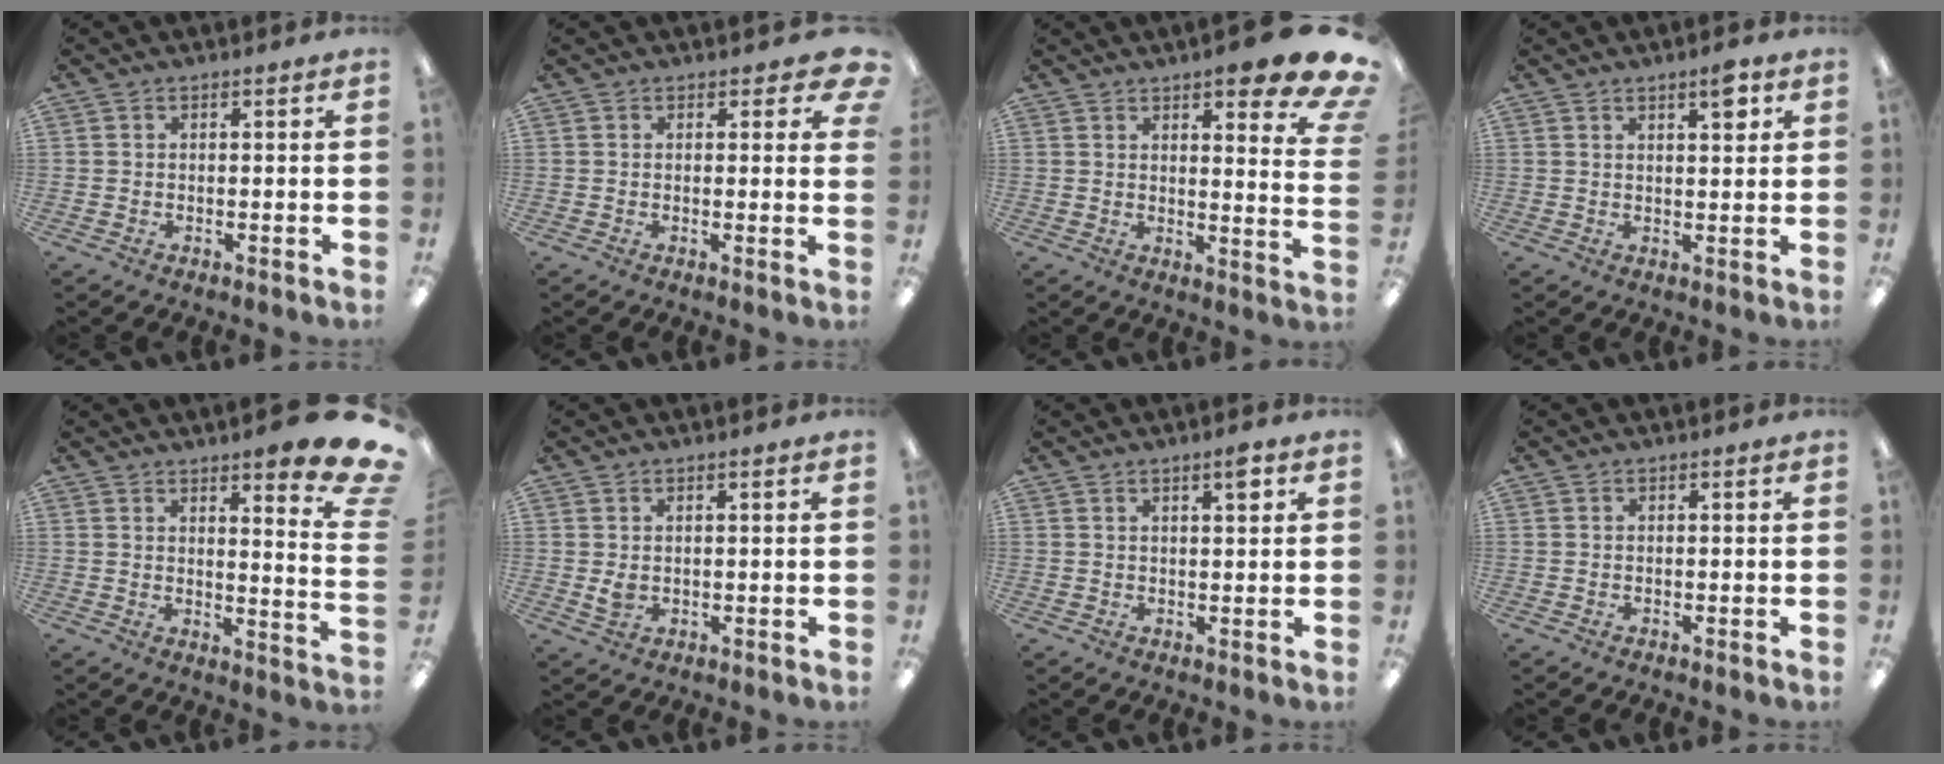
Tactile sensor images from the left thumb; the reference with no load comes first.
{"total": 3.8, "force": [1.8, 1.8, 2.7], "torque": [-0.024, -0.005, 0.028]}
{"total": 11.6, "force": [7.7, 2.8, 8.2], "torque": [-0.091, -0.057, 0.122]}
{"total": 4.7, "force": [2.8, 1.3, 3.6], "torque": [-0.045, -0.010, 0.041]}
{"total": 11.2, "force": [8.0, 1.9, 7.6], "torque": [-0.099, -0.063, 0.133]}
{"total": 2.7, "force": [0.6, 1.8, 1.9], "torque": [-0.029, 0.001, 0.010]}
{"total": 3.2, "force": [2.0, 0.6, 2.5], "torque": [-0.038, -0.004, 0.030]}
{"total": 0.0}